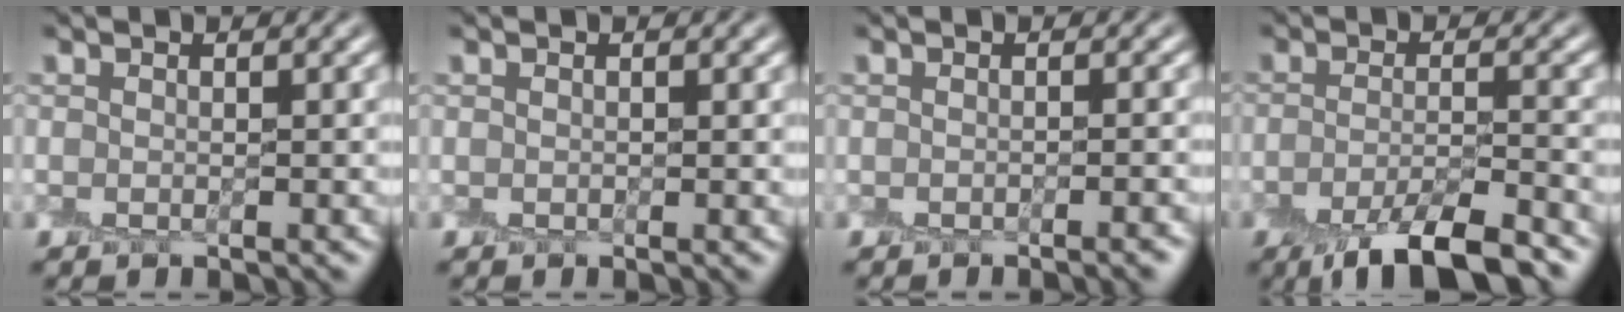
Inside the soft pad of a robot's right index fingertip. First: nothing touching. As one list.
[{"total": 0.0}, {"total": 1.8, "force": [-1.6, 0.0, 0.8], "torque": [-0.007, -0.006, -0.020]}, {"total": 6.4, "force": [-4.3, 1.5, 4.6], "torque": [-0.068, -0.006, -0.073]}]